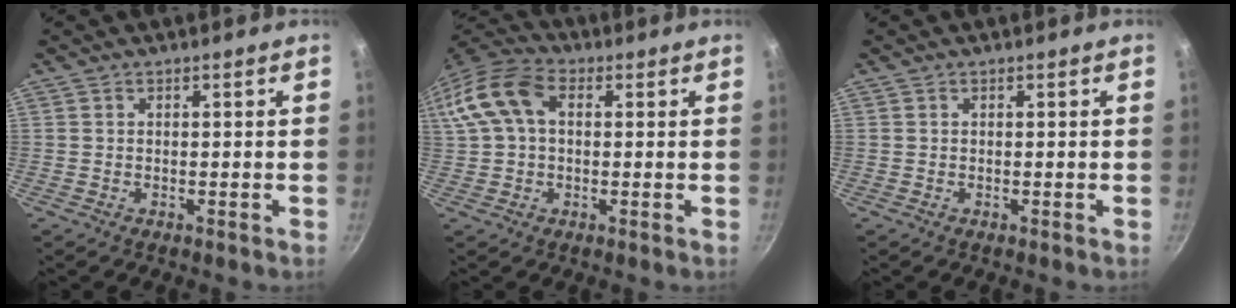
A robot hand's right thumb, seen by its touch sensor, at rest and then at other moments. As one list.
[{"total": 14.1, "force": [3.1, 9.2, 10.3], "torque": [-0.213, 0.033, 0.042]}, {"total": 0.0}]